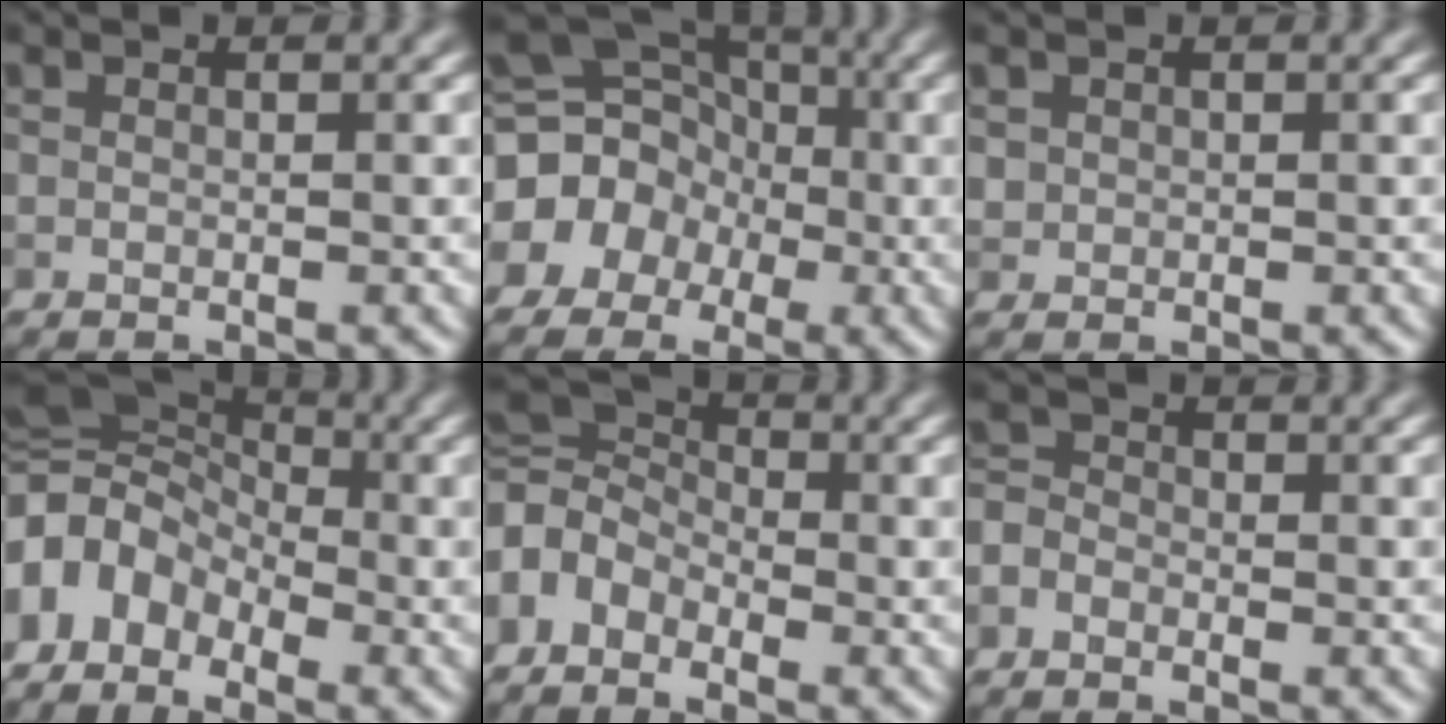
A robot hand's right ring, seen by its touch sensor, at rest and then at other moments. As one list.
[{"total": 13.1, "force": [-2.1, 12.2, 4.5], "torque": [-0.104, 0.014, -0.064]}, {"total": 0.8, "force": [0.2, 0.8, 0.1], "torque": [0.002, -0.005, 0.008]}, {"total": 9.7, "force": [-4.1, 7.2, 4.9], "torque": [-0.084, 0.003, -0.078]}, {"total": 6.2, "force": [-1.7, 4.5, 3.9], "torque": [-0.087, 0.005, -0.054]}, {"total": 2.4, "force": [-1.6, 1.5, 1.0], "torque": [-0.020, 0.004, -0.036]}]